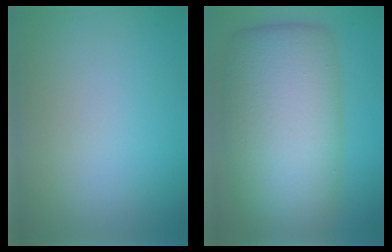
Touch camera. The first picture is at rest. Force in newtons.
{"total": 13.2, "press": 13.2, "slide": 0.4}